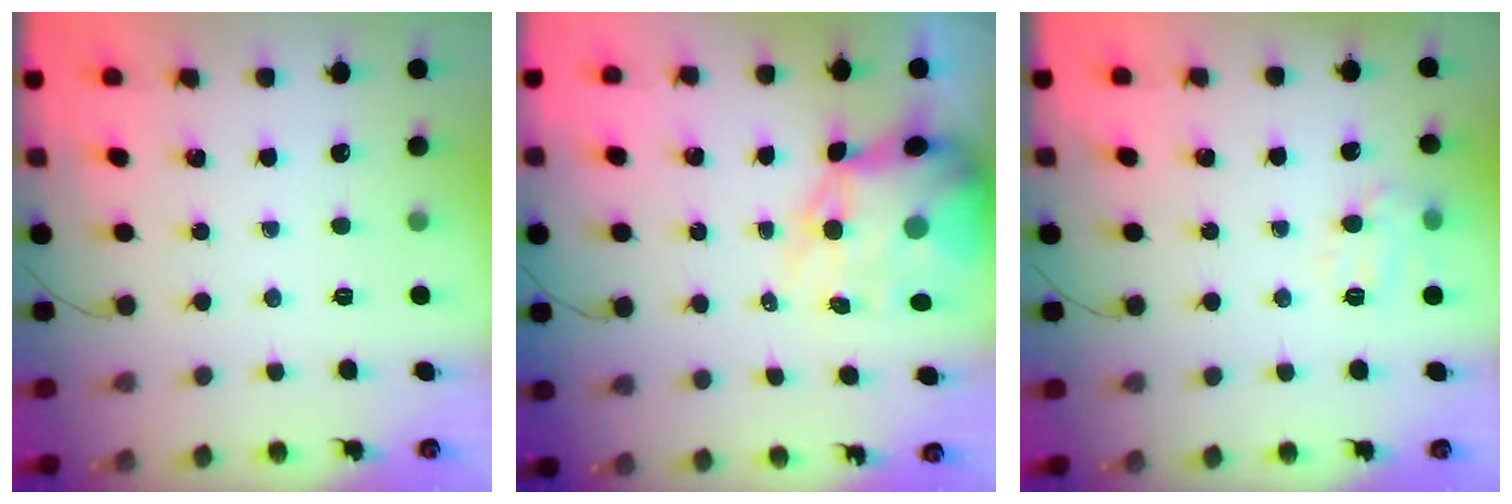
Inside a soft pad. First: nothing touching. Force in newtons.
{"total": 13.5, "press": 13.1, "slide": 3.4}
{"total": 9.4, "press": 9.4, "slide": 0.6}